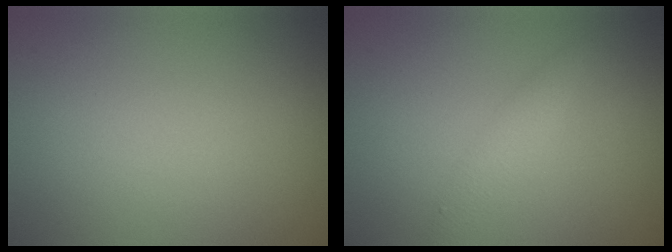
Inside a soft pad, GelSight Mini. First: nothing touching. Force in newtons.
{"total": 1.6, "press": 1.6, "slide": 0.1}